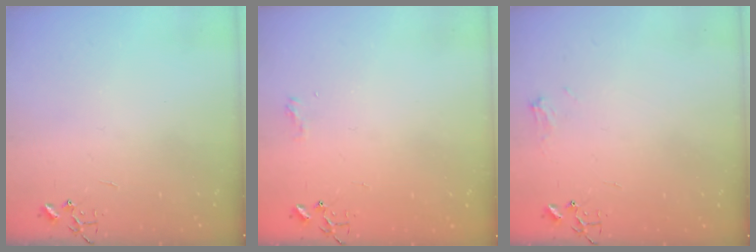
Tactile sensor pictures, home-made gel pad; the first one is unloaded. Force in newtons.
{"total": 6.3, "press": 6.3, "slide": 0.8}
{"total": 5.5, "press": 5.5, "slide": 0.3}